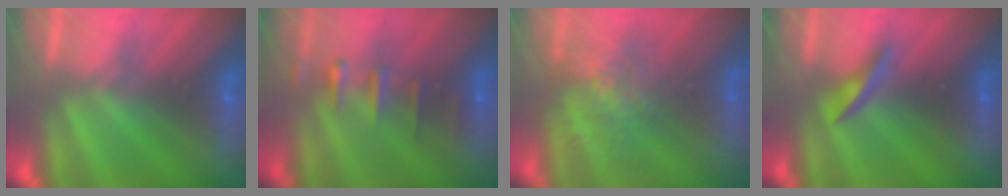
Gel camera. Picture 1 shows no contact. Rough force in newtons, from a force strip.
{"total": 2.4}
{"total": 8.3}
{"total": 2.2}